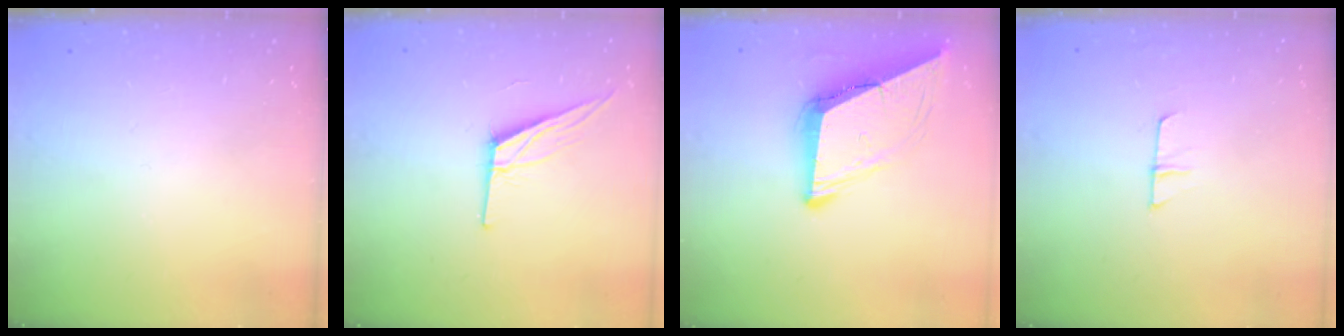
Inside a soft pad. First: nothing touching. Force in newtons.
{"total": 10.8, "press": 10.4, "slide": 2.7}
{"total": 9.5, "press": 9.4, "slide": 1.6}
{"total": 5.7, "press": 5.6, "slide": 0.6}